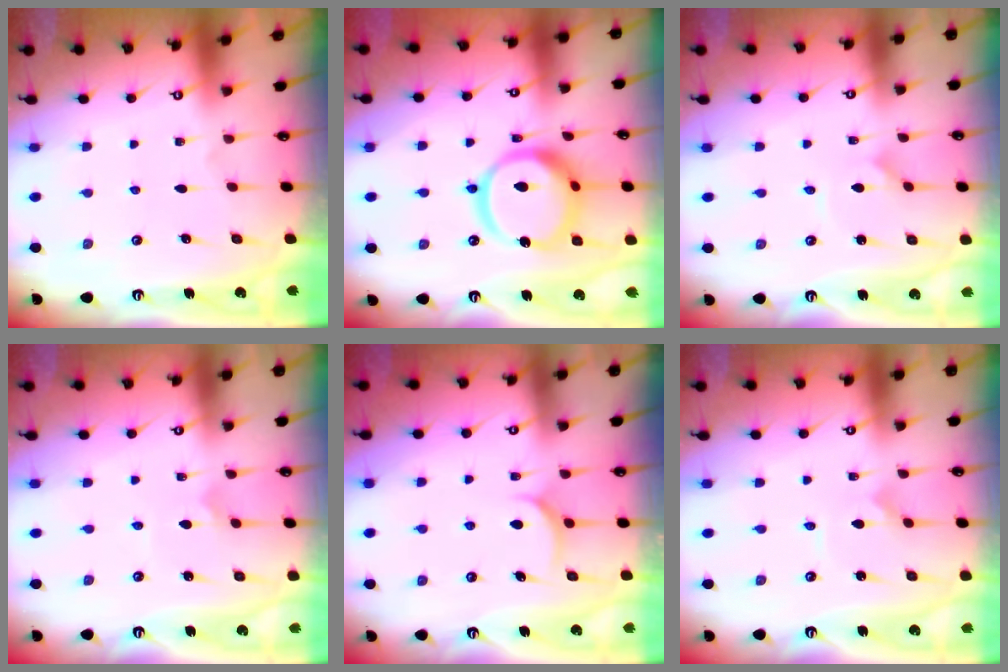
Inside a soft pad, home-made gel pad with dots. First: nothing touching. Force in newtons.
{"total": 17.5, "press": 17.4, "slide": 2.2}
{"total": 1.5, "press": 1.5, "slide": 0.1}
{"total": 2.3, "press": 2.3, "slide": 0.2}
{"total": 6.2, "press": 6.2, "slide": 0.2}
{"total": 1.0, "press": 1.0, "slide": 0.0}